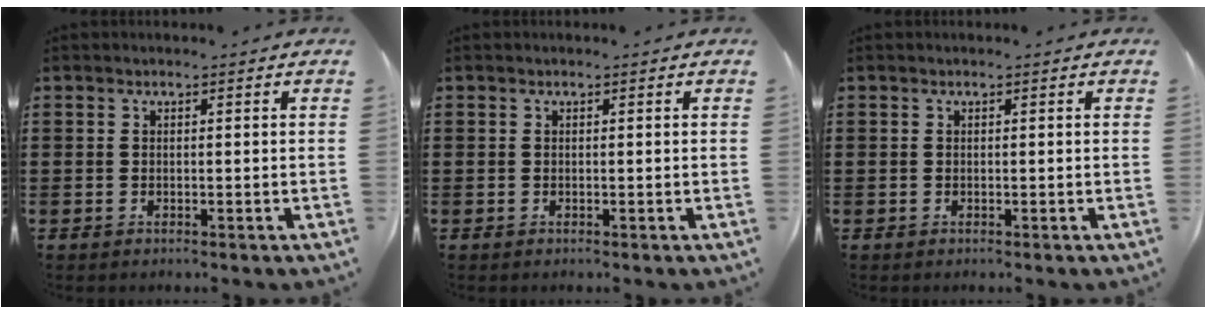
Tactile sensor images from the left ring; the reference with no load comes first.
{"total": 0.0}
{"total": 0.0}